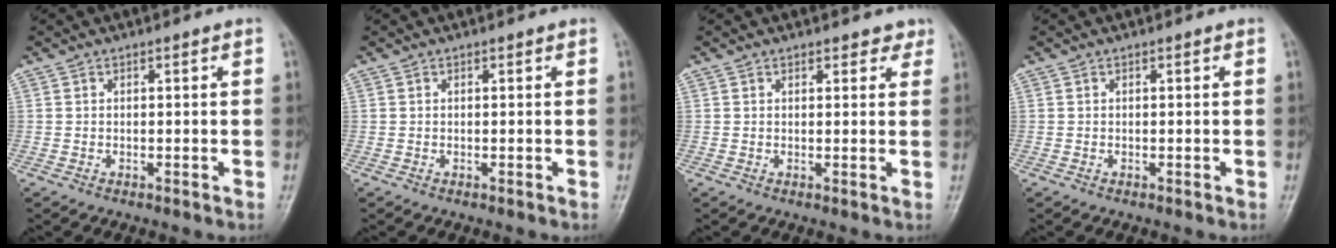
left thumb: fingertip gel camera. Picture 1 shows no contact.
{"total": 0.0}
{"total": 2.4, "force": [1.9, 1.3, 0.9], "torque": [0.013, -0.006, 0.017]}
{"total": 0.0}